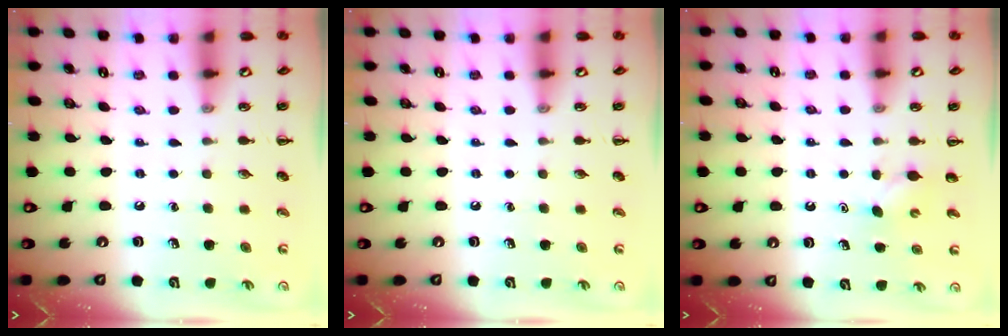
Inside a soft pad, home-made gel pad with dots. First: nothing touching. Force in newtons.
{"total": 0.0}
{"total": 3.1, "press": 3.0, "slide": 0.7}